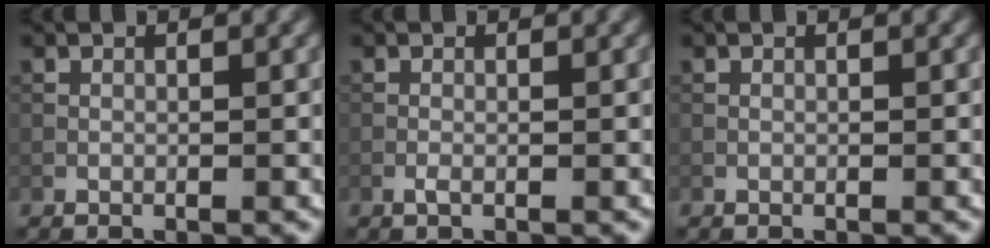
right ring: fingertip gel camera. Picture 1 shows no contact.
{"total": 0.6, "force": [-0.3, 0.1, 0.5], "torque": [-0.014, 0.000, -0.008]}
{"total": 0.0}